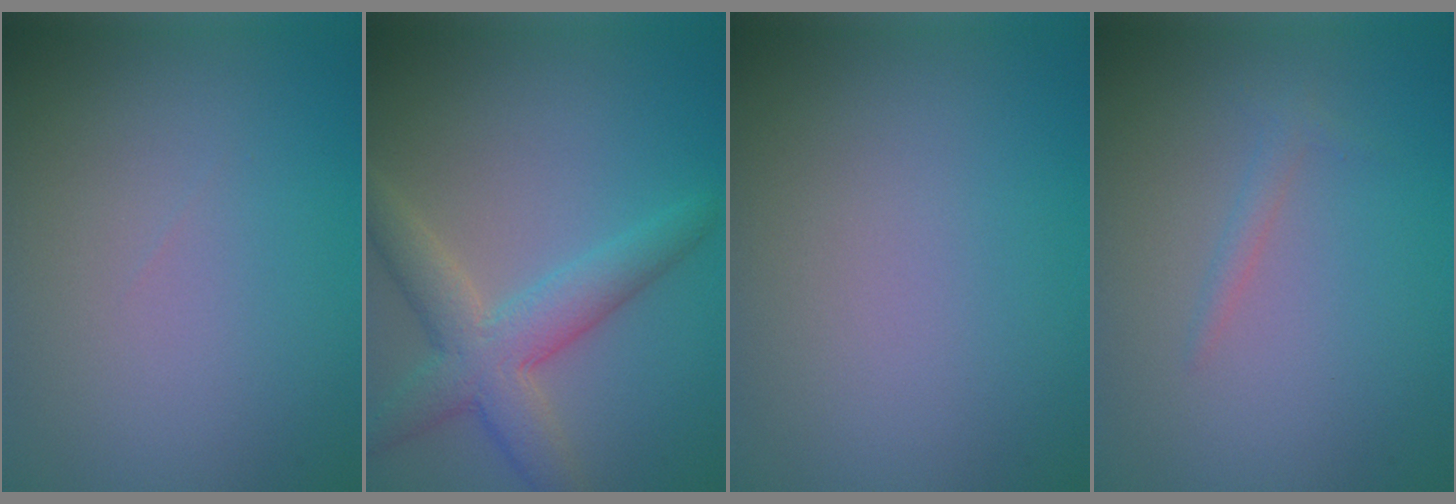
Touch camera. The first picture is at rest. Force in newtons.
{"total": 5.1, "press": 5.1, "slide": 0.3}
{"total": 0.0}
{"total": 1.0, "press": 1.0, "slide": 0.1}